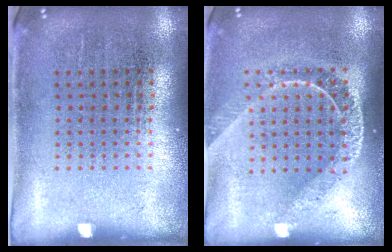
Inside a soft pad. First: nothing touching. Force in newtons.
{"total": 1.8, "press": 1.5, "slide": 1.0}